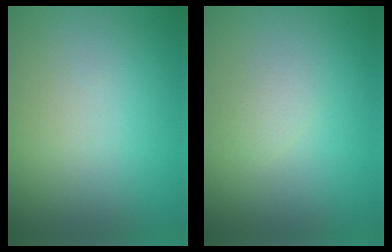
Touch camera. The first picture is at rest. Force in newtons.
{"total": 1.0, "press": 1.0, "slide": 0.0}